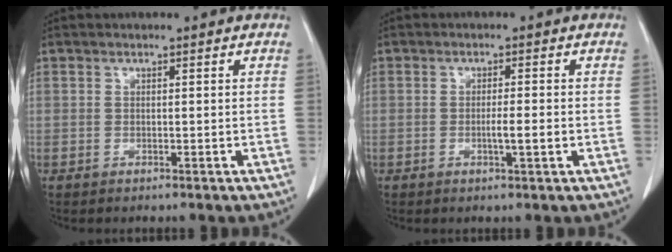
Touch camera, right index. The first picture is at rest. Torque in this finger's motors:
{"motor_torque": [0.60, -0.21, 0.24, 0.04]}